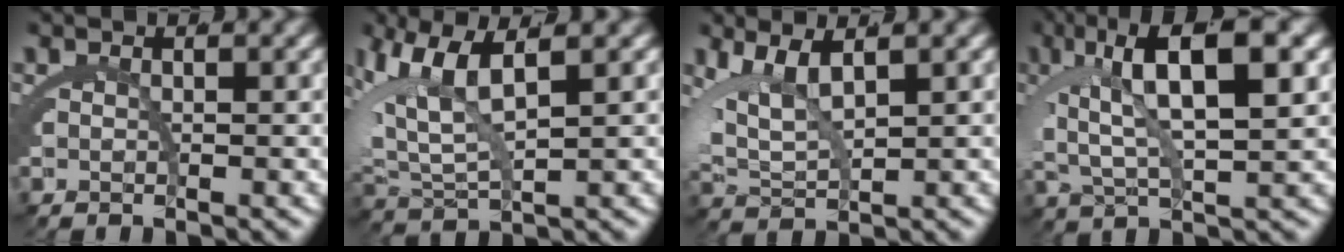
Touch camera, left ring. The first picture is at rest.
{"total": 6.6, "force": [2.0, 3.8, 5.0], "torque": [-0.132, -0.013, 0.045]}
{"total": 6.6, "force": [1.3, 4.7, 4.5], "torque": [-0.115, -0.012, 0.026]}
{"total": 8.9, "force": [2.5, 3.3, 7.9], "torque": [-0.148, 0.003, 0.048]}